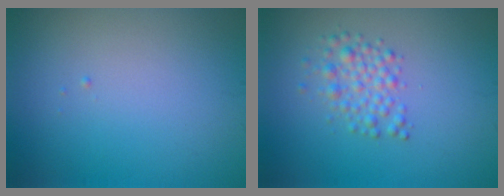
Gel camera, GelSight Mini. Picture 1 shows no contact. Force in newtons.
{"total": 2.4, "press": 2.4, "slide": 0.1}